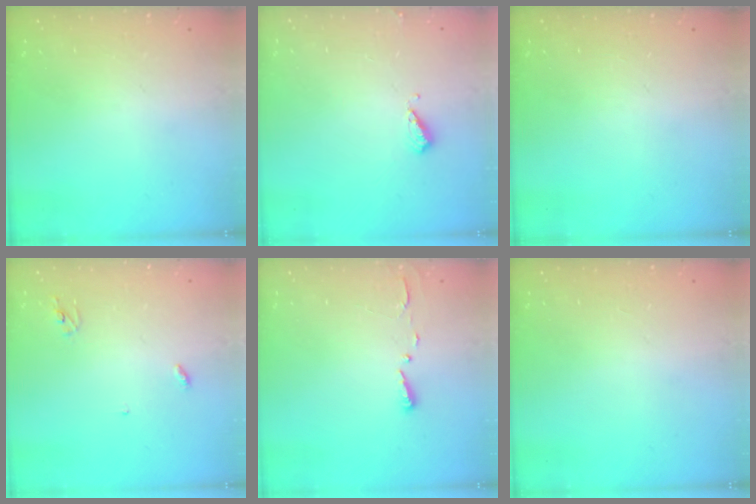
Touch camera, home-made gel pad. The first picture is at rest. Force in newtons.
{"total": 4.5, "press": 4.4, "slide": 0.8}
{"total": 0.0}
{"total": 2.8, "press": 2.8, "slide": 0.2}
{"total": 2.7, "press": 2.7, "slide": 0.4}
{"total": 1.0, "press": 0.8, "slide": 0.6}